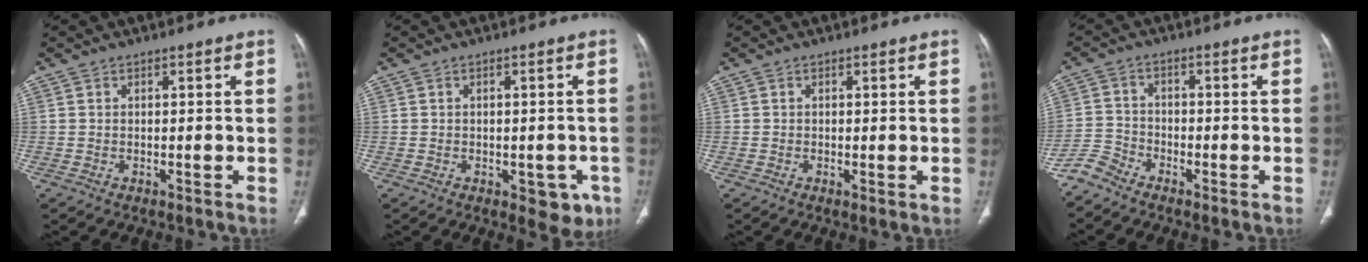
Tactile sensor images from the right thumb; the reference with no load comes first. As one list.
[{"total": 5.9, "force": [-2.4, 3.4, 4.2], "torque": [-0.018, 0.001, -0.023]}, {"total": 0.8, "force": [0.0, 0.1, 0.8], "torque": [-0.017, -0.006, -0.003]}, {"total": 3.7, "force": [-3.6, 0.7, 0.1], "torque": [-0.004, 0.001, -0.085]}]